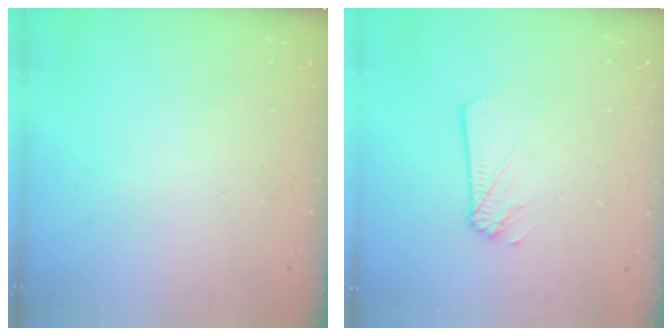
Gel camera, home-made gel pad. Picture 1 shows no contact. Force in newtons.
{"total": 2.2, "press": 2.2, "slide": 0.0}